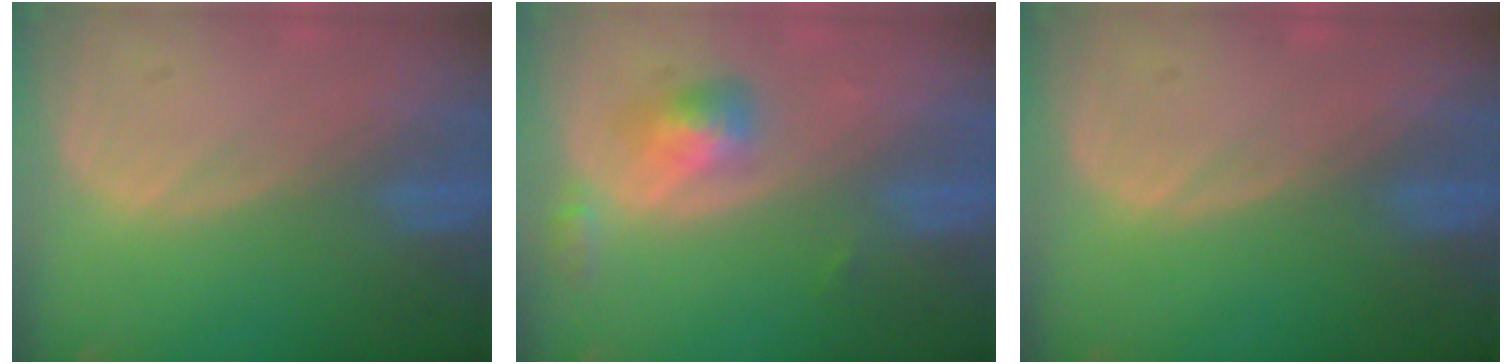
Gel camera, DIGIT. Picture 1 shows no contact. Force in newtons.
{"total": 3.7, "press": 3.7, "slide": 0.2}
{"total": 0.0}